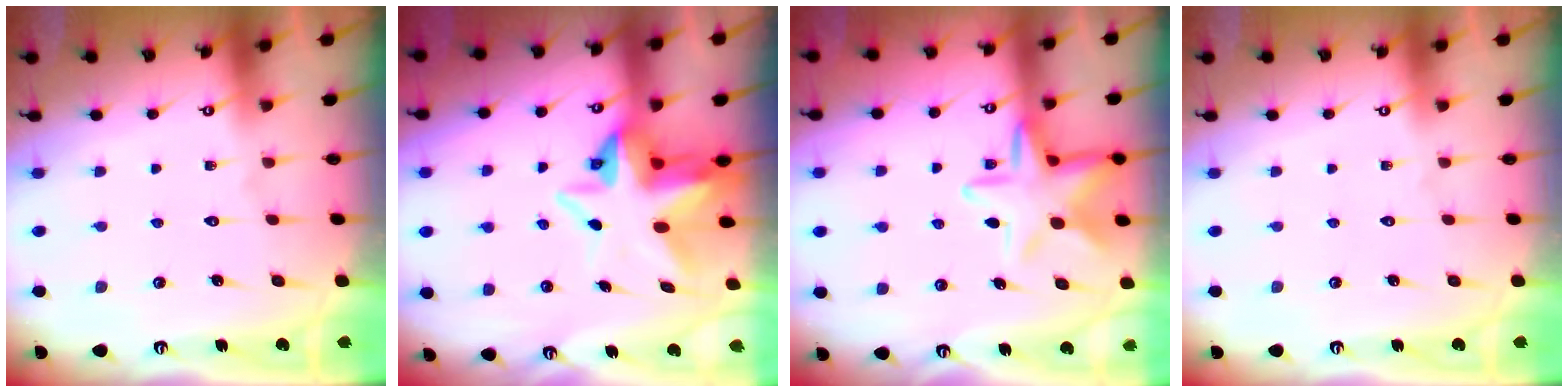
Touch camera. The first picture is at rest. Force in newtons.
{"total": 8.4, "press": 8.2, "slide": 1.9}
{"total": 11.8, "press": 11.7, "slide": 0.9}
{"total": 0.0}